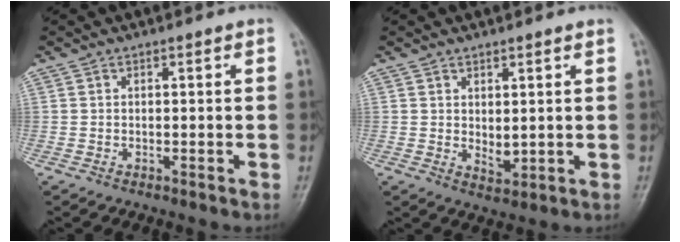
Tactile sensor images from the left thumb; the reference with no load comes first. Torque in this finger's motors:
{"motor_torque": [0.01, 0.10, 0.17, -0.03, 0.00]}